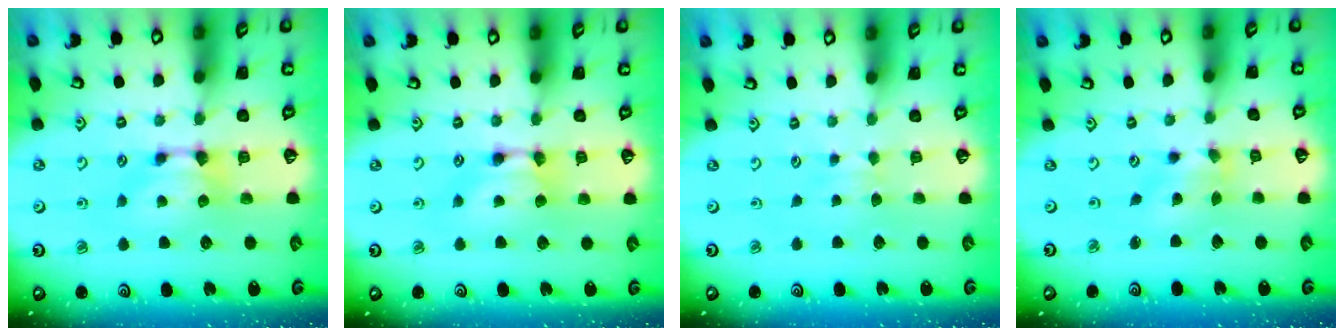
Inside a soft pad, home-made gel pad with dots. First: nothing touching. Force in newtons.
{"total": 1.5, "press": 1.5, "slide": 0.2}
{"total": 2.5, "press": 2.5, "slide": 0.5}
{"total": 1.3, "press": 0.6, "slide": 1.1}